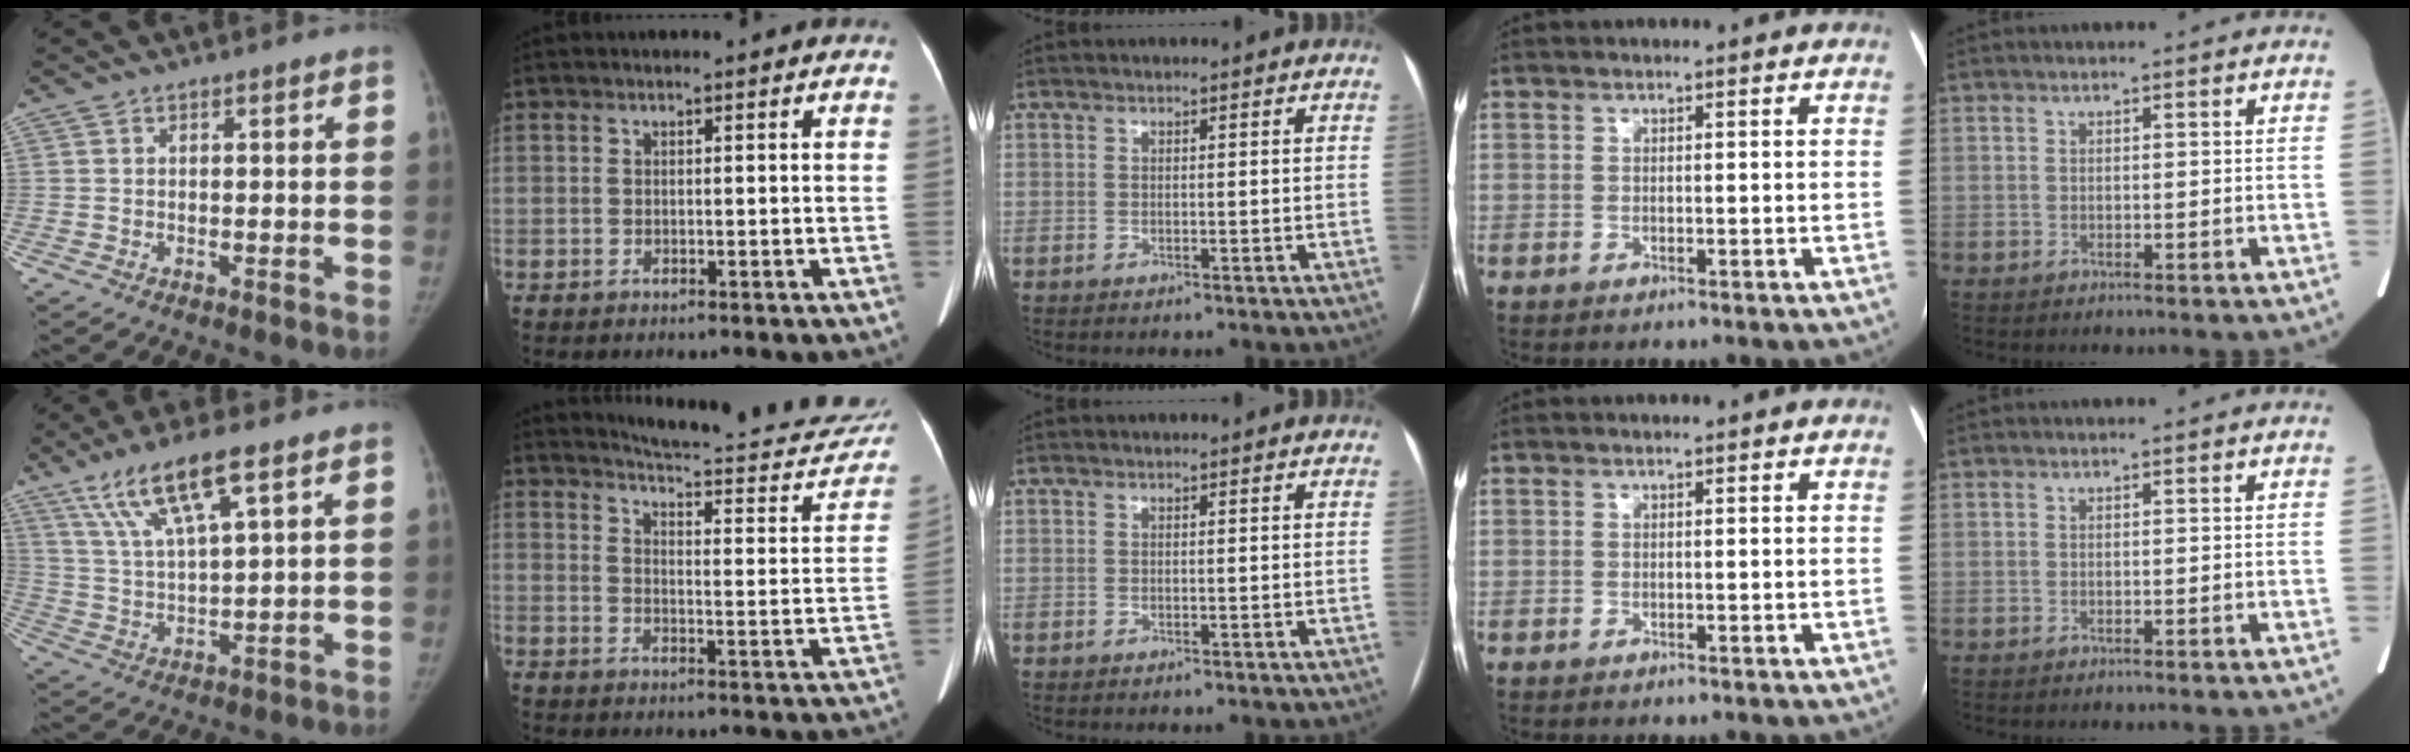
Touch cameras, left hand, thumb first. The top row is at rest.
{"thumb": {"total": 12.2, "force": [7.1, 2.3, 9.6], "torque": [-0.190, -0.015, 0.142]}, "index": {"total": 21.2, "force": [20.2, 3.2, 5.6], "torque": [-0.057, -0.082, 0.234]}}